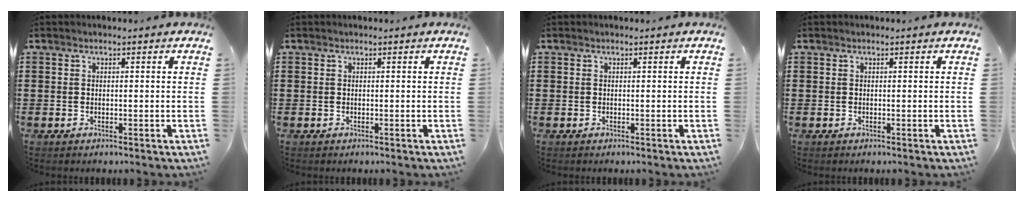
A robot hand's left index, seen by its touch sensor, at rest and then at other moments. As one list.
[{"total": 0.0}, {"total": 0.0}, {"total": 0.0}]